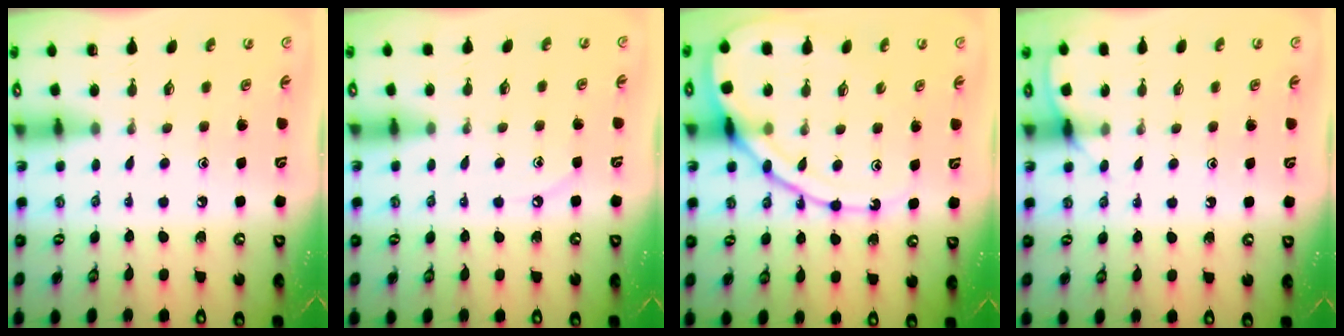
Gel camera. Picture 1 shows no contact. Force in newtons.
{"total": 2.7, "press": 2.7, "slide": 0.5}
{"total": 14.5, "press": 14.4, "slide": 1.5}
{"total": 5.9, "press": 5.8, "slide": 0.6}